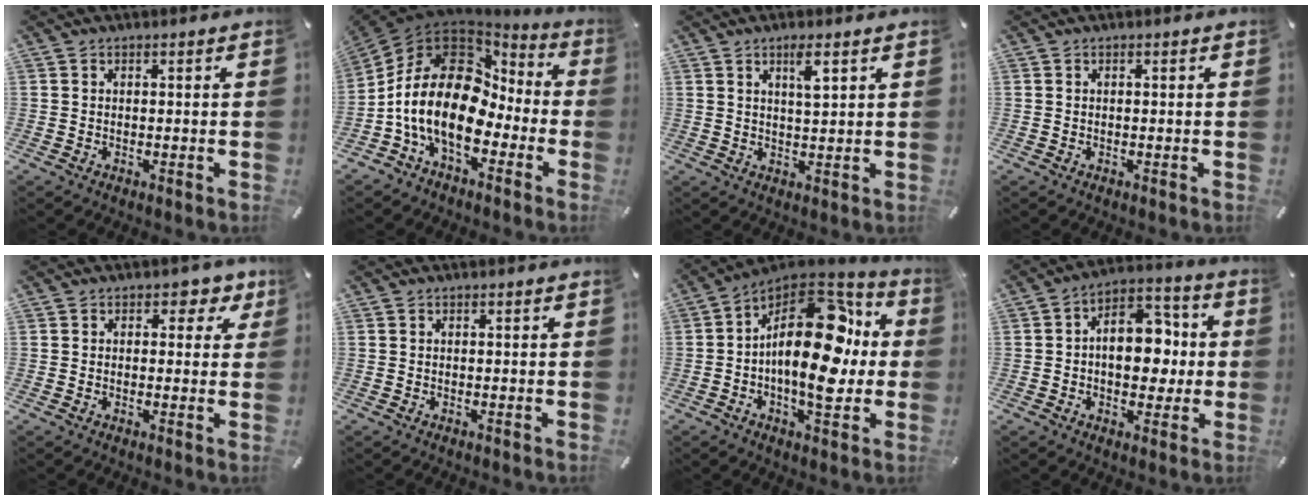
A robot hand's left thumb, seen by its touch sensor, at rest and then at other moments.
{"total": 19.0, "force": [-2.9, 12.8, 13.8], "torque": [-0.292, 0.004, -0.054]}
{"total": 4.0, "force": [2.3, 0.7, 3.3], "torque": [-0.063, -0.002, 0.036]}
{"total": 0.0}
{"total": 3.9, "force": [1.6, 2.7, 2.2], "torque": [-0.010, -0.004, 0.018]}
{"total": 0.0}
{"total": 23.7, "force": [1.7, 12.6, 20.0], "torque": [-0.329, -0.011, 0.031]}
{"total": 12.5, "force": [-0.1, 8.8, 8.9], "torque": [-0.107, 0.000, 0.001]}